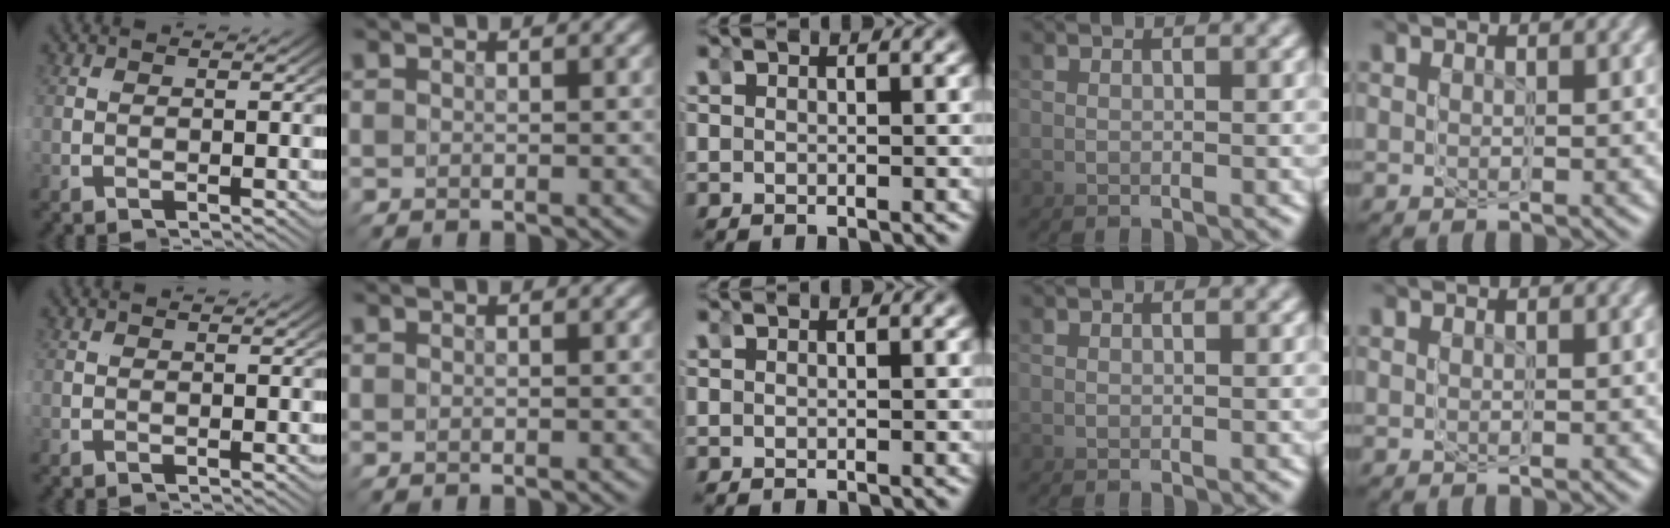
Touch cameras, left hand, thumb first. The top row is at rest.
{}